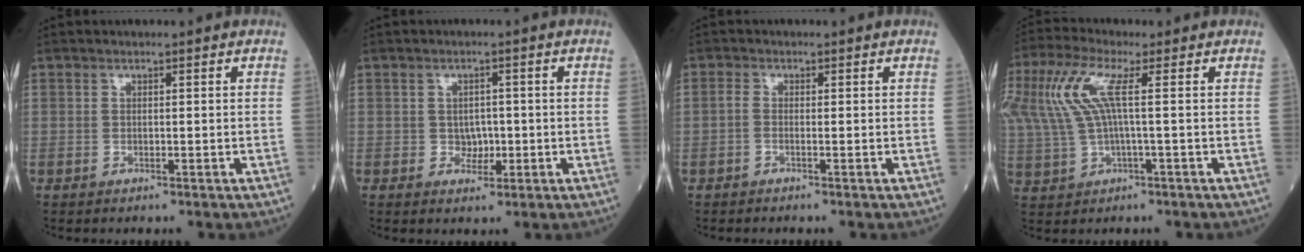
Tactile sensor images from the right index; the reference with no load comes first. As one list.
[{"total": 2.8, "force": [-0.4, 2.2, 1.8], "torque": [-0.018, 0.004, -0.003]}, {"total": 1.0, "force": [-0.4, 0.4, 0.8], "torque": [-0.019, 0.001, -0.009]}, {"total": 13.6, "force": [3.3, 4.2, 12.4], "torque": [-0.312, 0.025, 0.061]}]